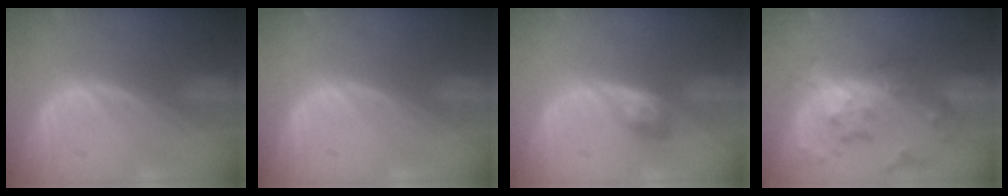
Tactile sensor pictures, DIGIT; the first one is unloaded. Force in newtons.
{"total": 0.0}
{"total": 3.0, "press": 2.6, "slide": 1.4}
{"total": 8.6, "press": 7.6, "slide": 4.1}